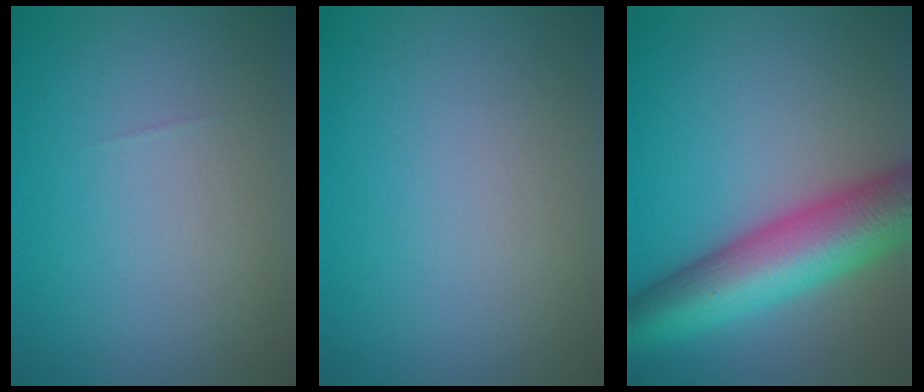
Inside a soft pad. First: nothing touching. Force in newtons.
{"total": 0.0}
{"total": 10.2, "press": 10.2, "slide": 0.4}